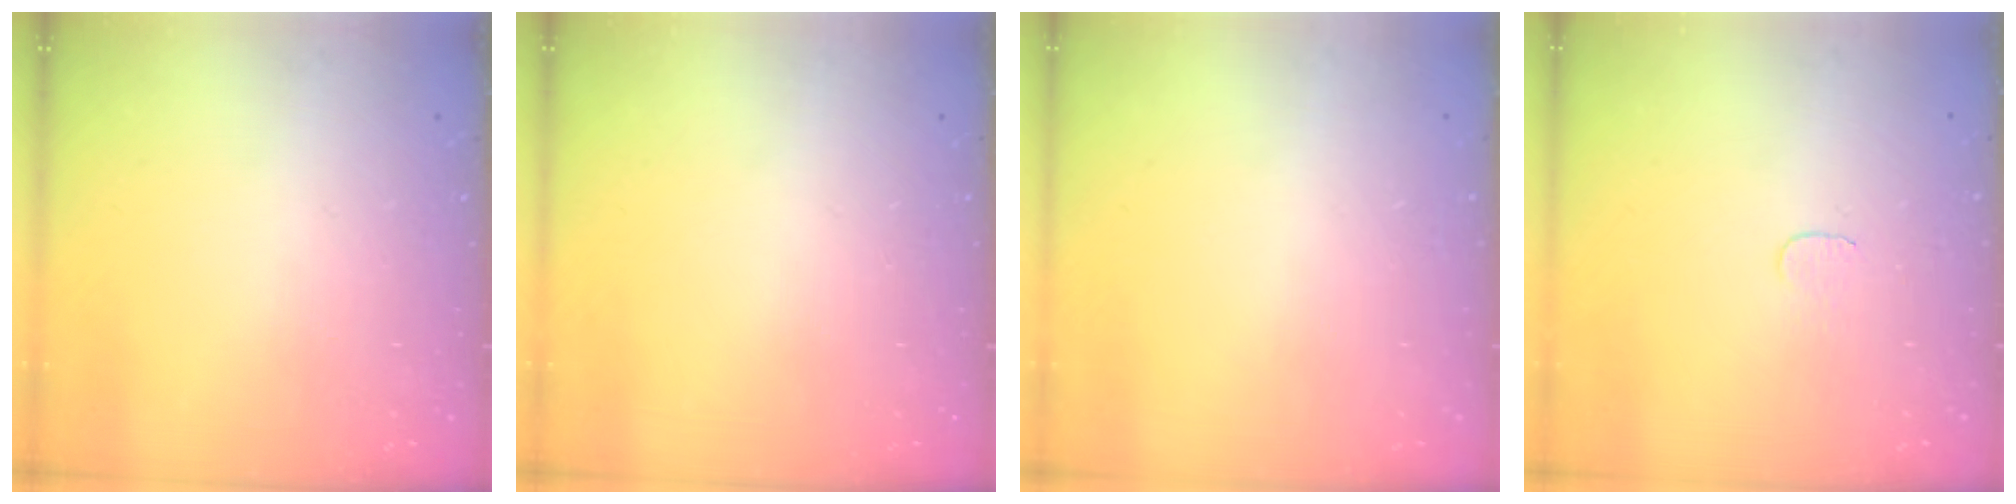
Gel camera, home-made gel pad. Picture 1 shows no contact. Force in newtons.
{"total": 0.0}
{"total": 0.6, "press": 0.5, "slide": 0.2}
{"total": 3.0, "press": 3.0, "slide": 0.3}